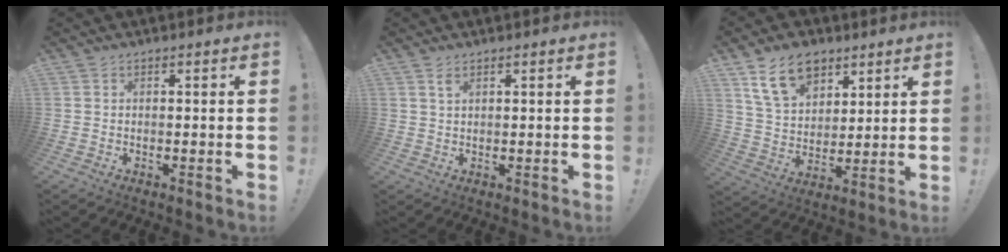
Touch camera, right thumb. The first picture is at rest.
{"total": 2.1, "force": [1.2, 0.8, 1.5], "torque": [-0.028, -0.001, 0.022]}
{"total": 14.0, "force": [8.1, 9.2, 6.8], "torque": [-0.108, -0.033, 0.154]}